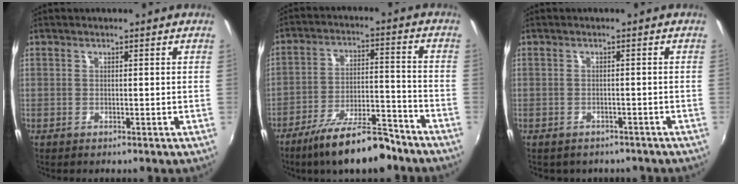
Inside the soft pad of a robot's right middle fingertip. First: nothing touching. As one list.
[{"total": 14.6, "force": [-11.6, 3.6, 8.1], "torque": [-0.152, -0.004, -0.183]}, {"total": 3.8, "force": [-3.0, 2.1, 1.2], "torque": [-0.028, -0.014, -0.036]}]